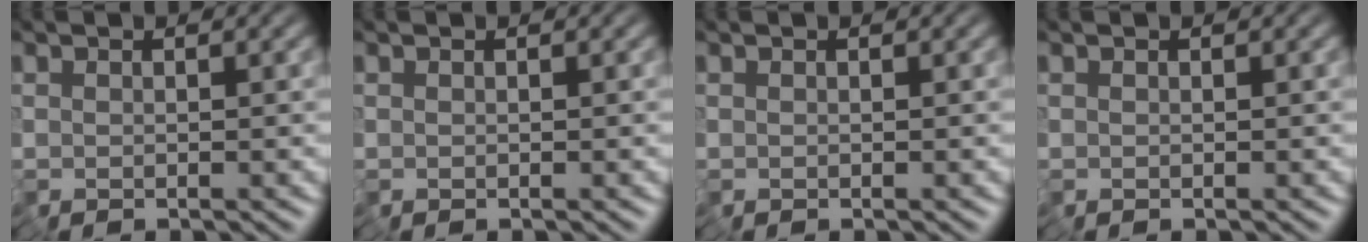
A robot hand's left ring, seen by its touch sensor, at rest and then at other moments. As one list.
[{"total": 0.0}, {"total": 0.0}, {"total": 0.0}]